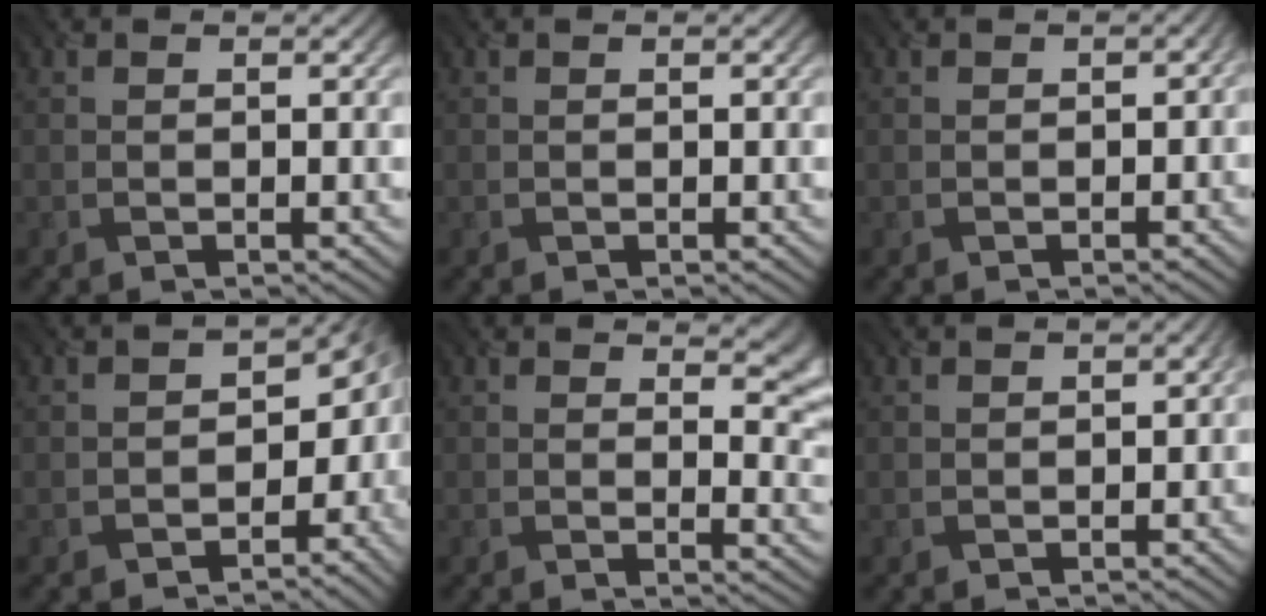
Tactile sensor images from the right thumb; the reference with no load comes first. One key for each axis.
{"total": 0.0}
{"total": 1.4, "fx": -0.8, "fy": 1.0, "fz": 0.4, "tx": -0.010, "ty": -0.010, "tz": -0.008}
{"total": 6.9, "fx": -2.9, "fy": 5.1, "fz": 3.7, "tx": -0.028, "ty": -0.034, "tz": -0.034}
{"total": 5.2, "fx": 2.9, "fy": 2.5, "fz": 3.6, "tx": -0.039, "ty": -0.010, "tz": 0.049}
{"total": 1.4, "fx": -0.8, "fy": 1.0, "fz": 0.5, "tx": -0.011, "ty": -0.011, "tz": -0.006}